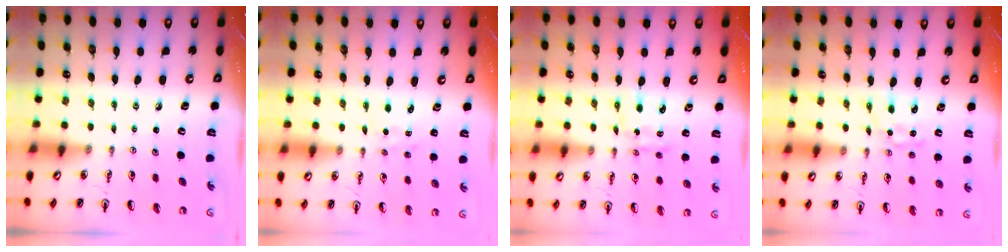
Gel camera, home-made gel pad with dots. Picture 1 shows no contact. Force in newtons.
{"total": 1.8, "press": 1.7, "slide": 0.3}
{"total": 2.7, "press": 2.7, "slide": 0.2}
{"total": 1.7, "press": 1.7, "slide": 0.3}